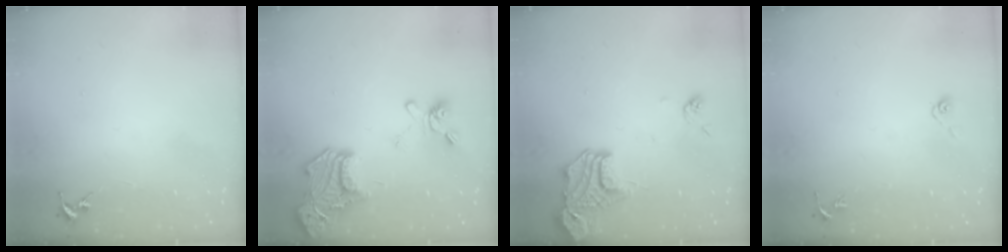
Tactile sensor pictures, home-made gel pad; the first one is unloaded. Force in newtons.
{"total": 19.7, "press": 19.6, "slide": 1.9}
{"total": 15.8, "press": 15.8, "slide": 1.5}
{"total": 4.0, "press": 3.3, "slide": 2.2}